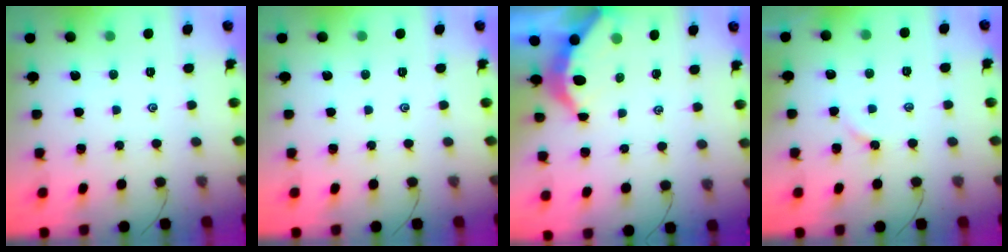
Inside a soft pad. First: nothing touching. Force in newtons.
{"total": 0.0}
{"total": 3.7, "press": 3.6, "slide": 0.4}
{"total": 2.7, "press": 2.7, "slide": 0.4}